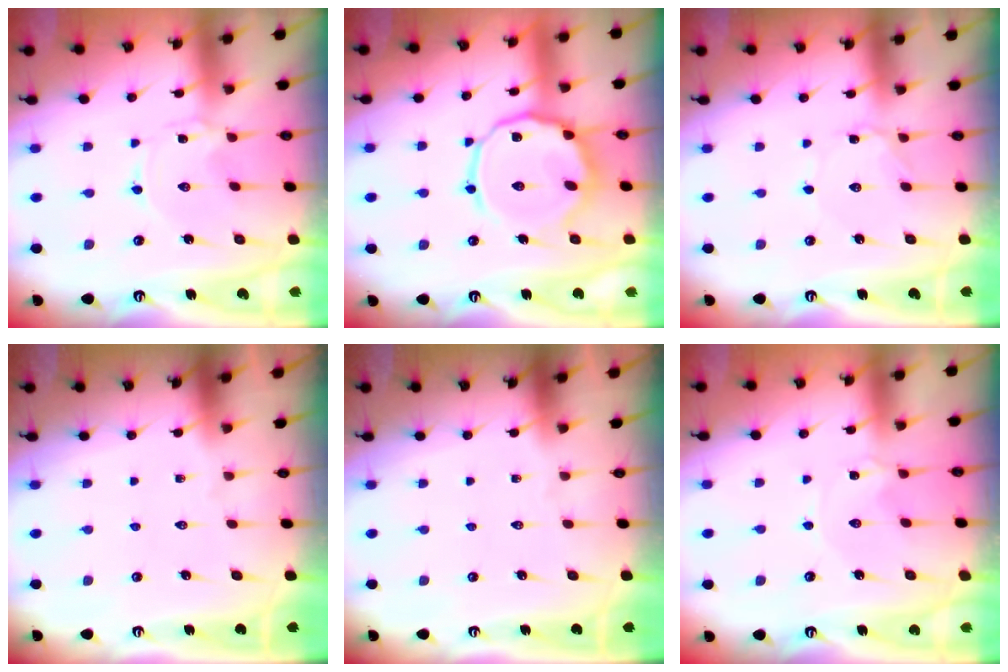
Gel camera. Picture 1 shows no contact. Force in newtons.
{"total": 12.9, "press": 12.9, "slide": 1.1}
{"total": 1.1, "press": 1.1, "slide": 0.1}
{"total": 0.0}
{"total": 0.0}
{"total": 0.0}